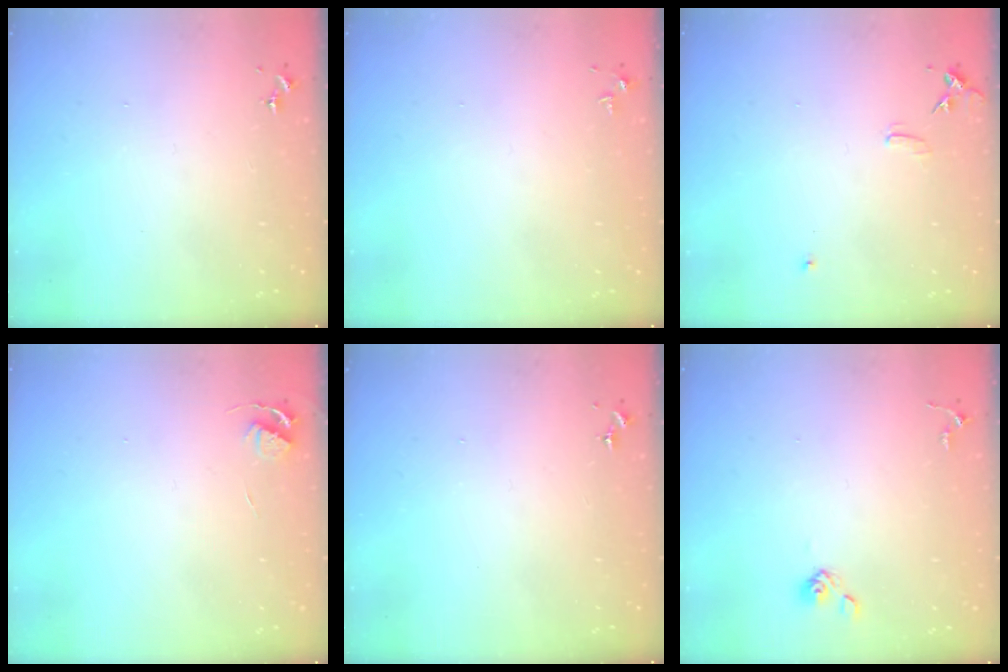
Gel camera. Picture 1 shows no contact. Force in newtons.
{"total": 3.1, "press": 3.1, "slide": 0.4}
{"total": 7.6, "press": 7.6, "slide": 0.7}
{"total": 4.1, "press": 4.1, "slide": 0.5}
{"total": 0.0}
{"total": 3.8, "press": 3.5, "slide": 1.6}